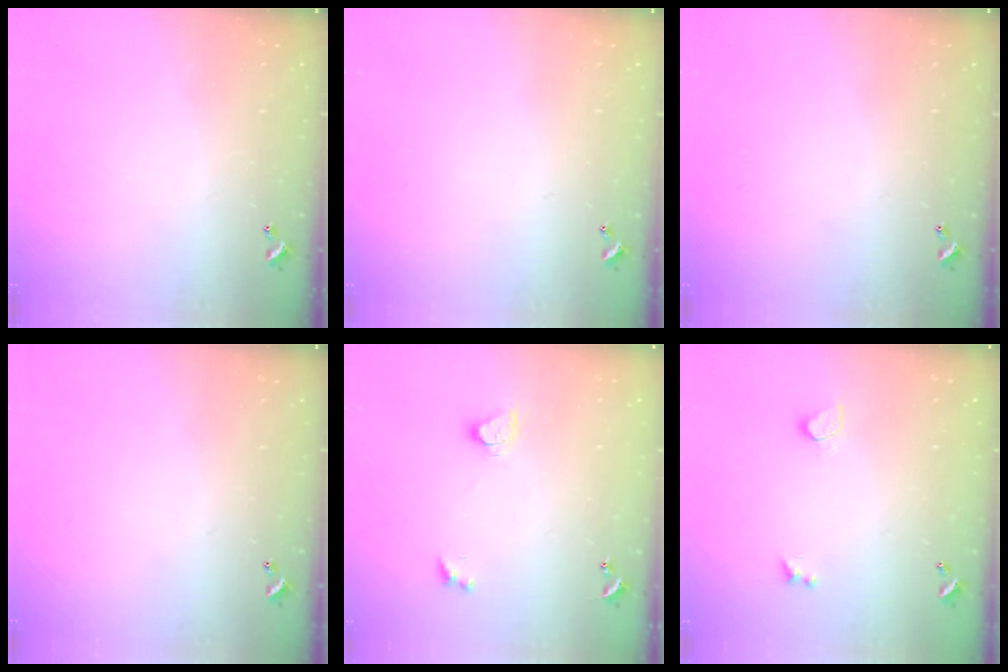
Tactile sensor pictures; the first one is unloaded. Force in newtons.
{"total": 0.0}
{"total": 0.0}
{"total": 0.0}
{"total": 2.7, "press": 2.7, "slide": 0.3}
{"total": 0.9, "press": 0.8, "slide": 0.4}